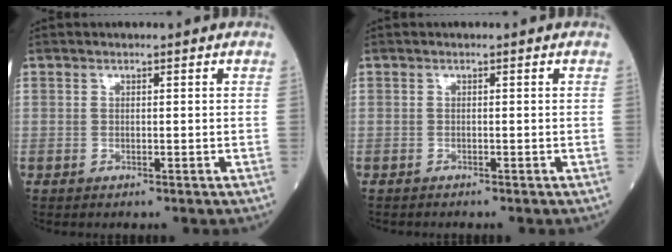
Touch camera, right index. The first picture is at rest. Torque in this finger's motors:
{"motor_torque": [-0.03, -0.08, -0.04, -0.01]}